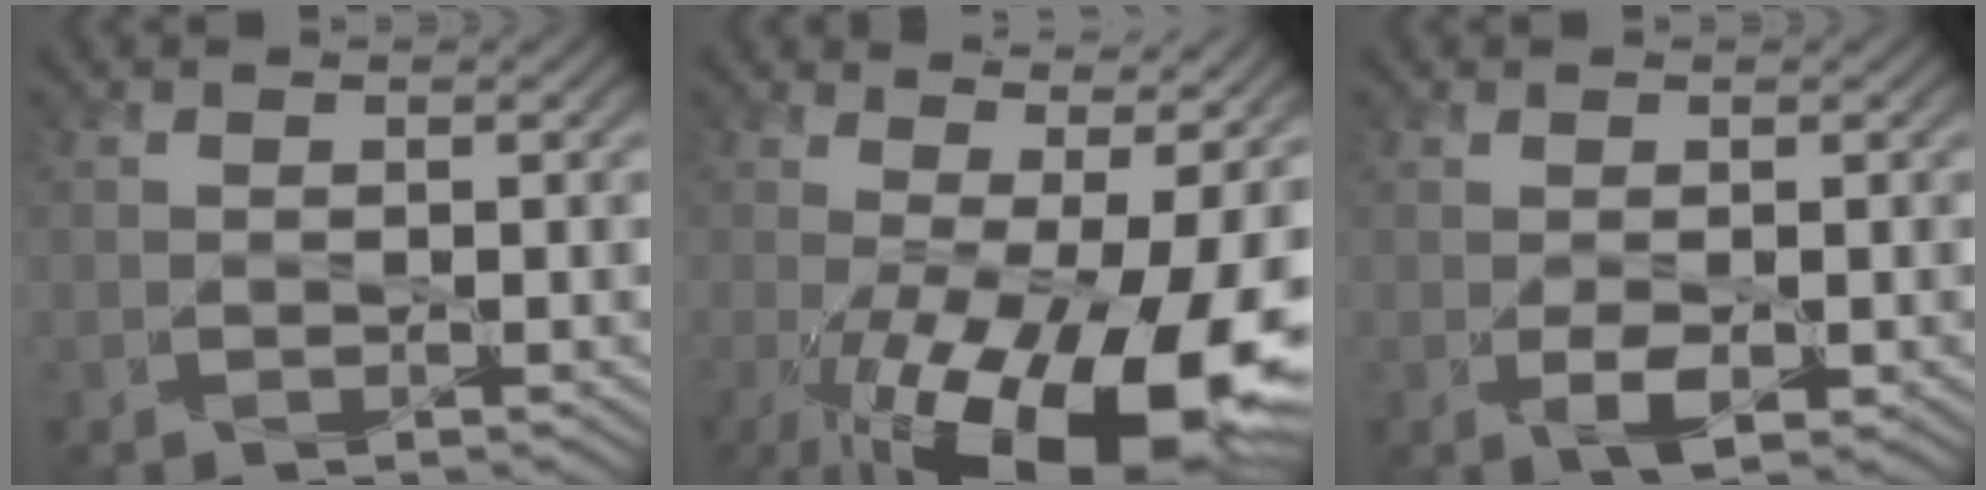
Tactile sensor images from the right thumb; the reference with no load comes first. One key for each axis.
{"total": 17.5, "fx": -3.7, "fy": 6.6, "fz": 15.8, "tx": -0.231, "ty": -0.029, "tz": -0.043}
{"total": 2.1, "fx": -0.3, "fy": 0.9, "fz": 1.9, "tx": -0.036, "ty": -0.003, "tz": -0.002}